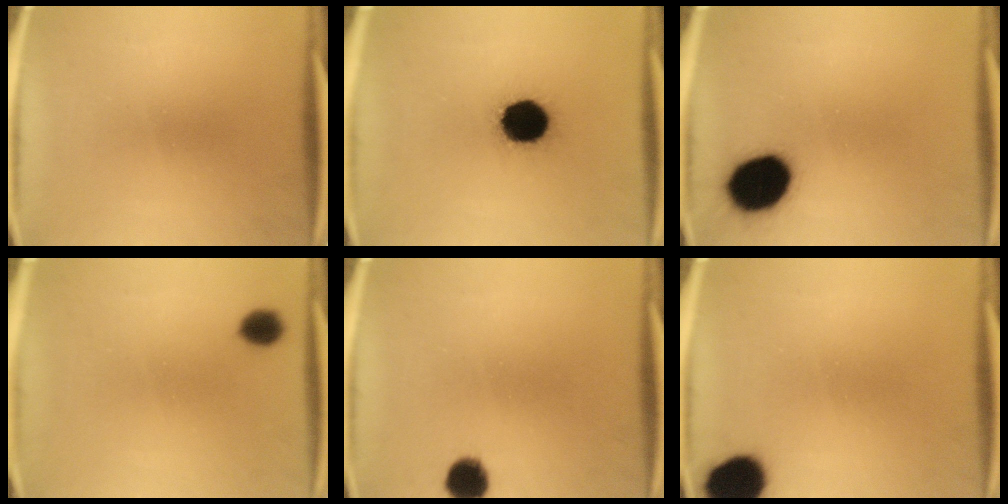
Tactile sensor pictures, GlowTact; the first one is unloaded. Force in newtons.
{"total": 15.3}
{"total": 15.8}
{"total": 4.2}
{"total": 5.6}
{"total": 11.8}